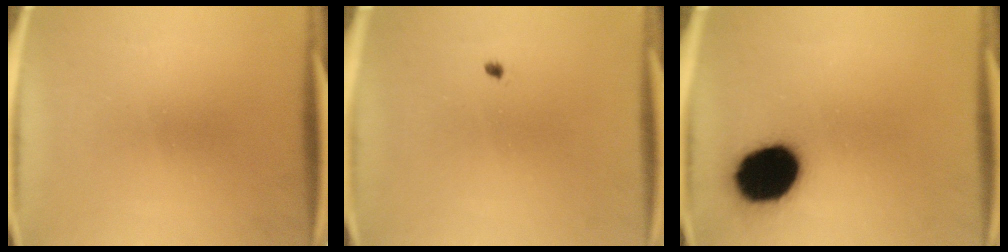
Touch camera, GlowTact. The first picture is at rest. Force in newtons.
{"total": 0.6}
{"total": 17.0}